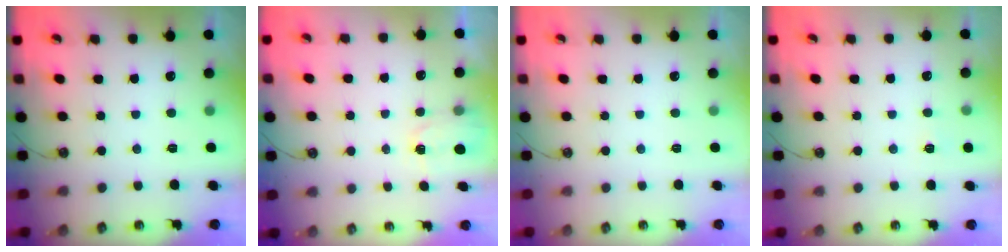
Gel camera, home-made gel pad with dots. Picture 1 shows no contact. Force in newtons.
{"total": 2.4, "press": 2.4, "slide": 0.3}
{"total": 0.0}
{"total": 3.3, "press": 3.3, "slide": 0.4}